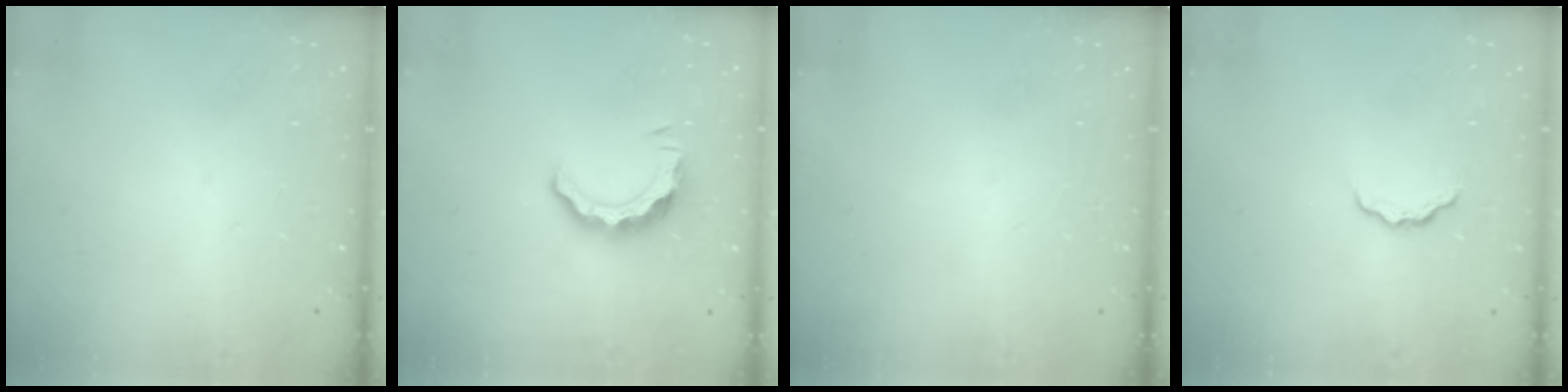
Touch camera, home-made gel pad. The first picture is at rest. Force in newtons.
{"total": 8.4, "press": 8.4, "slide": 0.5}
{"total": 0.0}
{"total": 3.7, "press": 3.6, "slide": 0.5}